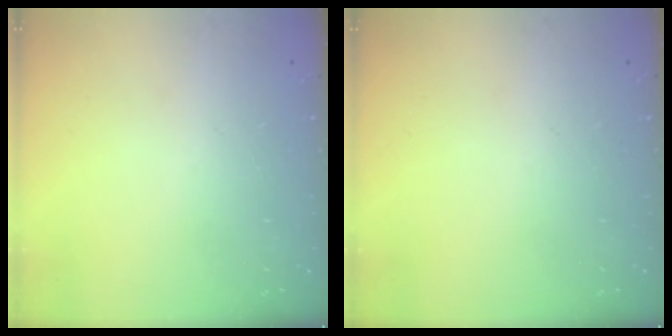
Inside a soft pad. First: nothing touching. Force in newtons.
{"total": 0.0}